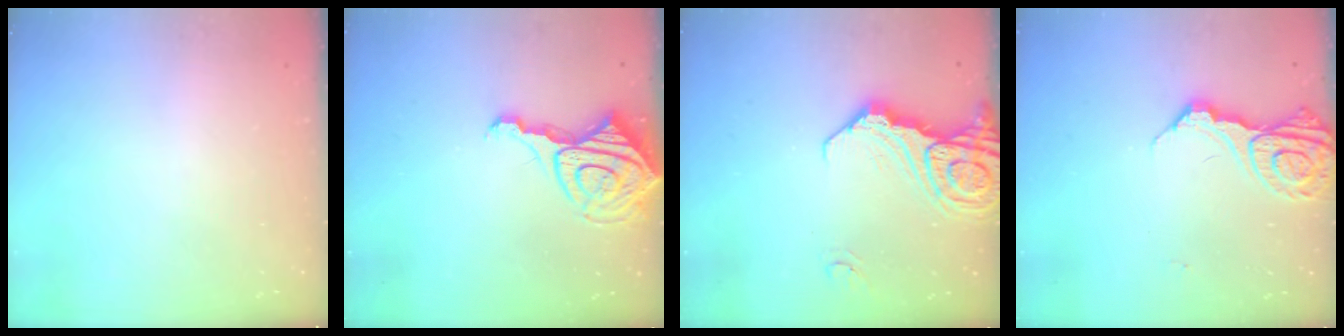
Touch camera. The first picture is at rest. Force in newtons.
{"total": 12.0, "press": 12.0, "slide": 1.1}
{"total": 15.0, "press": 14.9, "slide": 1.9}
{"total": 13.8, "press": 13.7, "slide": 1.6}